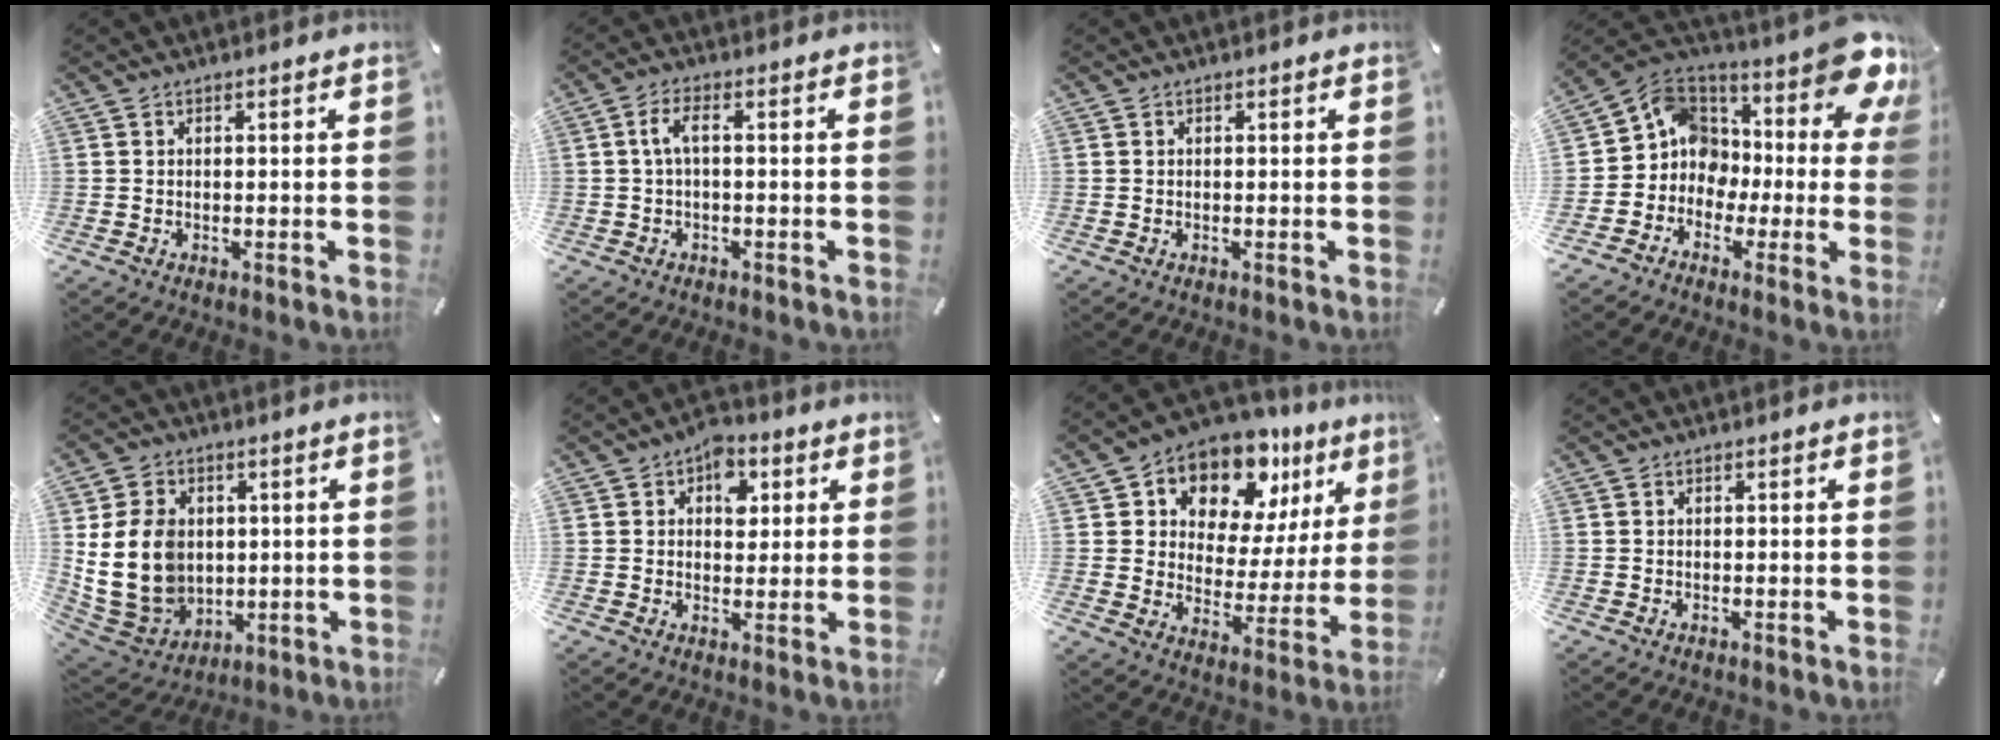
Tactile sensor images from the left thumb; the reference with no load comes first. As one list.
[{"total": 4.0, "force": [0.1, 1.2, 3.8], "torque": [-0.080, 0.008, -0.003]}, {"total": 0.0}, {"total": 13.8, "force": [2.7, 10.7, 8.2], "torque": [-0.150, -0.046, 0.035]}, {"total": 14.9, "force": [1.7, 12.4, 8.1], "torque": [-0.183, -0.018, 0.034]}, {"total": 6.9, "force": [2.2, 5.0, 4.2], "torque": [-0.043, -0.003, 0.030]}, {"total": 13.2, "force": [9.8, 7.5, 4.6], "torque": [-0.083, -0.087, 0.176]}, {"total": 0.0}]